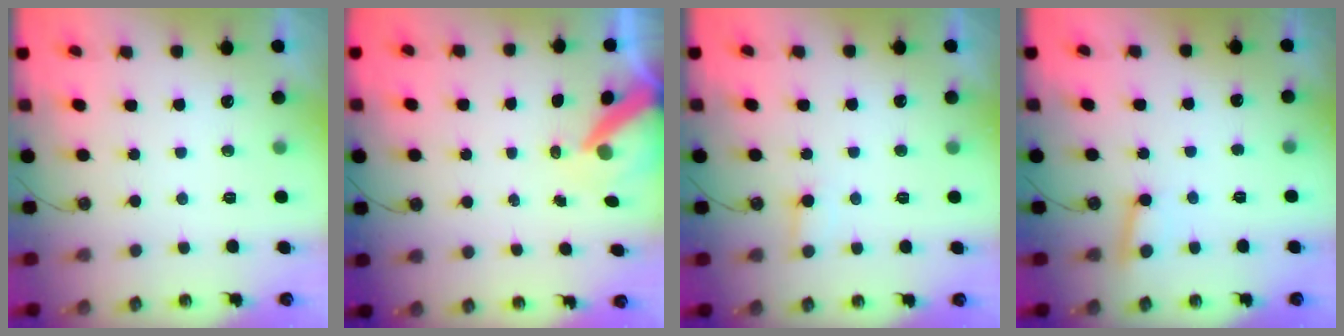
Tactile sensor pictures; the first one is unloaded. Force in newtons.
{"total": 8.5, "press": 8.4, "slide": 0.8}
{"total": 3.3, "press": 3.3, "slide": 0.3}
{"total": 3.2, "press": 3.2, "slide": 0.4}